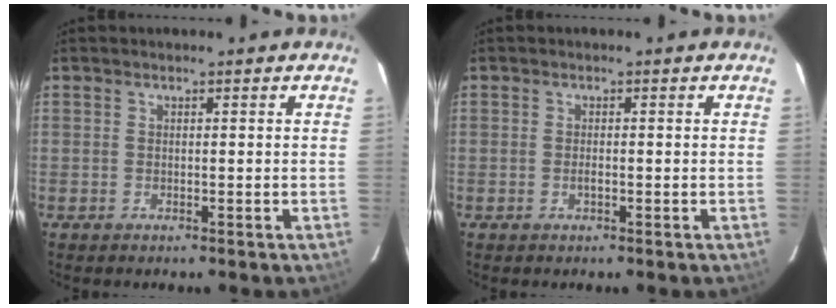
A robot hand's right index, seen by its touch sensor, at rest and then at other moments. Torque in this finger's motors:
{"motor_torque": [0.78, -0.04, 0.40, 0.07]}